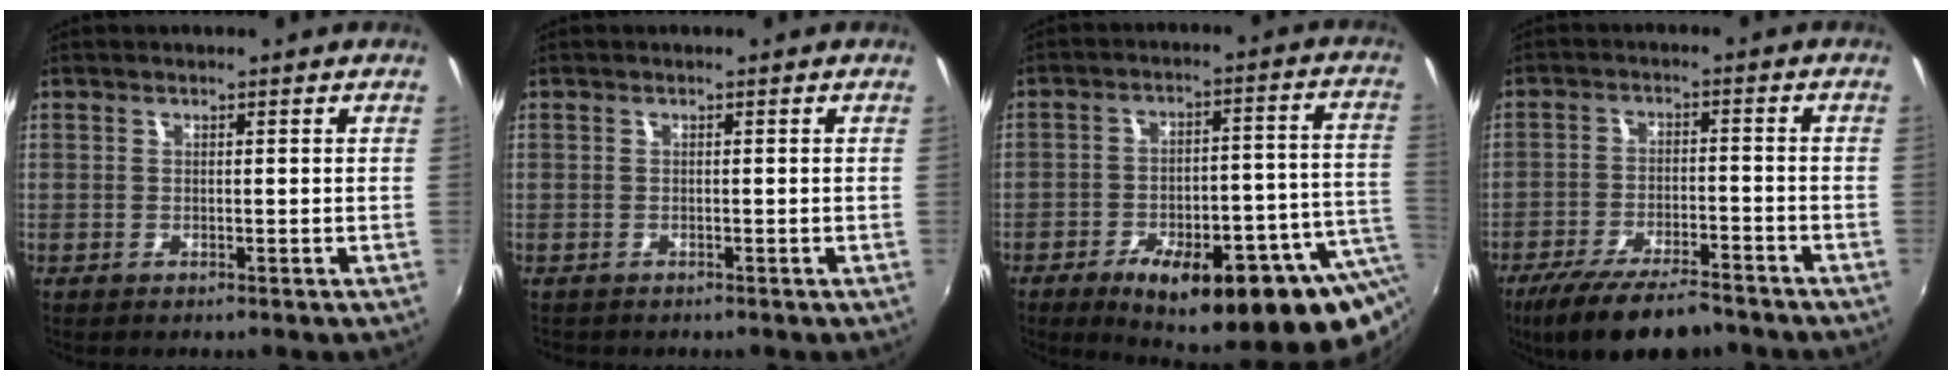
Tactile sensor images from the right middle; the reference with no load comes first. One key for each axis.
{"total": 0.8, "fx": -0.6, "fy": 0.5, "fz": -0.1, "tx": -0.002, "ty": 0.000, "tz": -0.011}
{"total": 25.3, "fx": -13.4, "fy": 8.8, "fz": 19.6, "tx": -0.275, "ty": -0.020, "tz": -0.166}
{"total": 13.1, "fx": -10.5, "fy": 3.5, "fz": 6.9, "tx": -0.150, "ty": -0.025, "tz": -0.173}